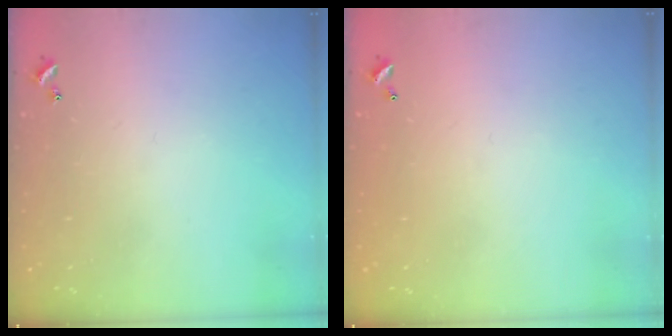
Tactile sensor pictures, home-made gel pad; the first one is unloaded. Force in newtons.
{"total": 2.7, "press": 2.7, "slide": 0.1}